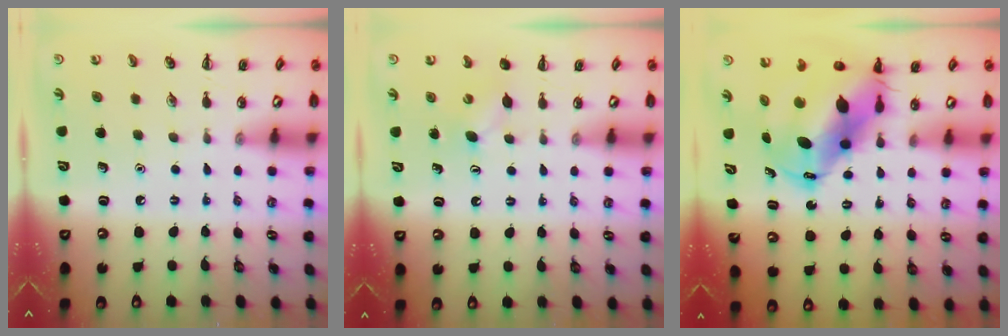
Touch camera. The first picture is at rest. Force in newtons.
{"total": 3.8, "press": 3.7, "slide": 0.8}
{"total": 13.3, "press": 12.8, "slide": 3.6}